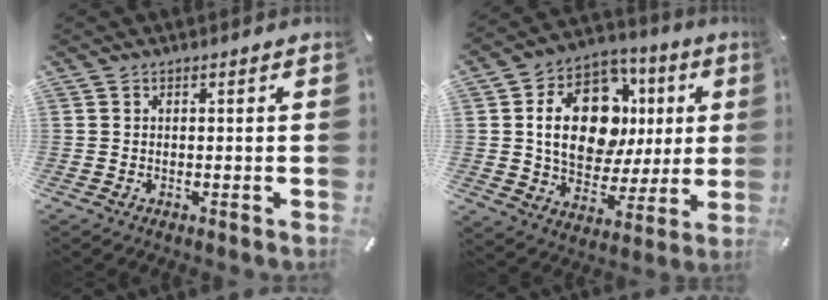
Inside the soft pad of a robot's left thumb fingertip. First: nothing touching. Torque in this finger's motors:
{"motor_torque": [2.36, 2.20, 1.65, -0.50, 0.52]}